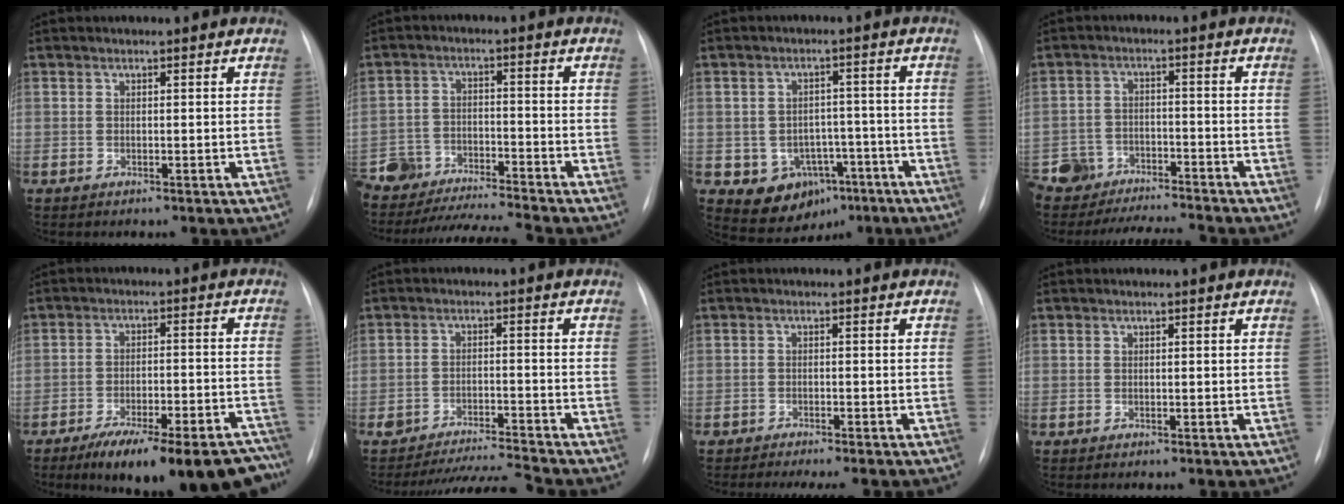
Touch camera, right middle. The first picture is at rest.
{"total": 15.2, "force": [-14.4, 0.2, 4.8], "torque": [-0.092, 0.002, -0.237]}
{"total": 8.2, "force": [-3.8, 6.5, 3.3], "torque": [-0.050, 0.021, -0.041]}
{"total": 10.9, "force": [-10.6, 1.8, 2.0], "torque": [-0.034, 0.015, -0.169]}
{"total": 20.9, "force": [-17.2, 4.4, 11.0], "torque": [-0.098, 0.013, -0.239]}
{"total": 7.5, "force": [-7.2, -1.7, 0.8], "torque": [-0.011, -0.005, -0.126]}
{"total": 8.2, "force": [-7.0, 1.3, 3.9], "torque": [-0.044, -0.005, -0.096]}
{"total": 0.0}